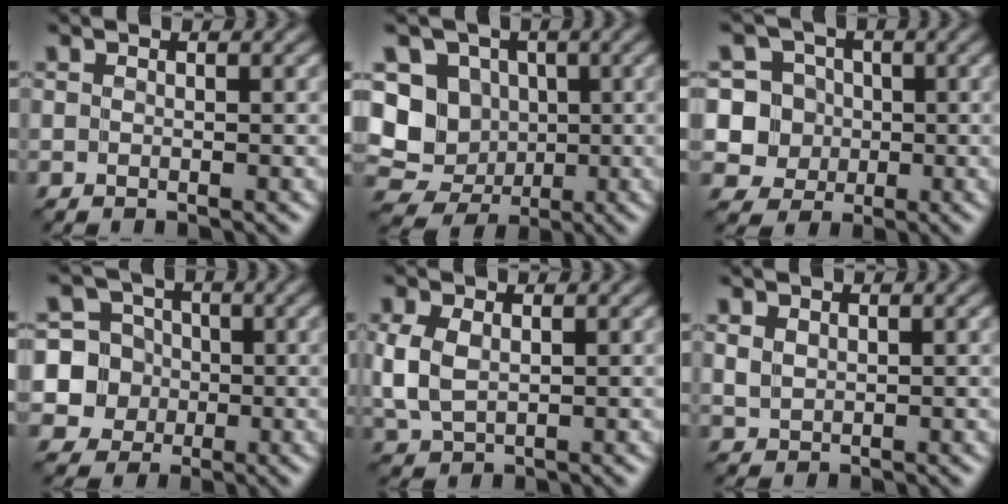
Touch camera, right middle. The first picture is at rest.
{"total": 8.0, "force": [0.7, 7.3, 3.1], "torque": [-0.038, 0.014, -0.025]}
{"total": 7.8, "force": [0.1, 7.6, 1.8], "torque": [-0.040, 0.026, -0.006]}
{"total": 7.9, "force": [-0.6, 7.7, 1.5], "torque": [-0.033, 0.025, -0.035]}
{"total": 3.3, "force": [0.8, 2.3, 2.3], "torque": [-0.065, 0.002, 0.018]}
{"total": 1.2, "force": [0.8, 0.9, 0.4], "torque": [-0.010, 0.002, 0.018]}